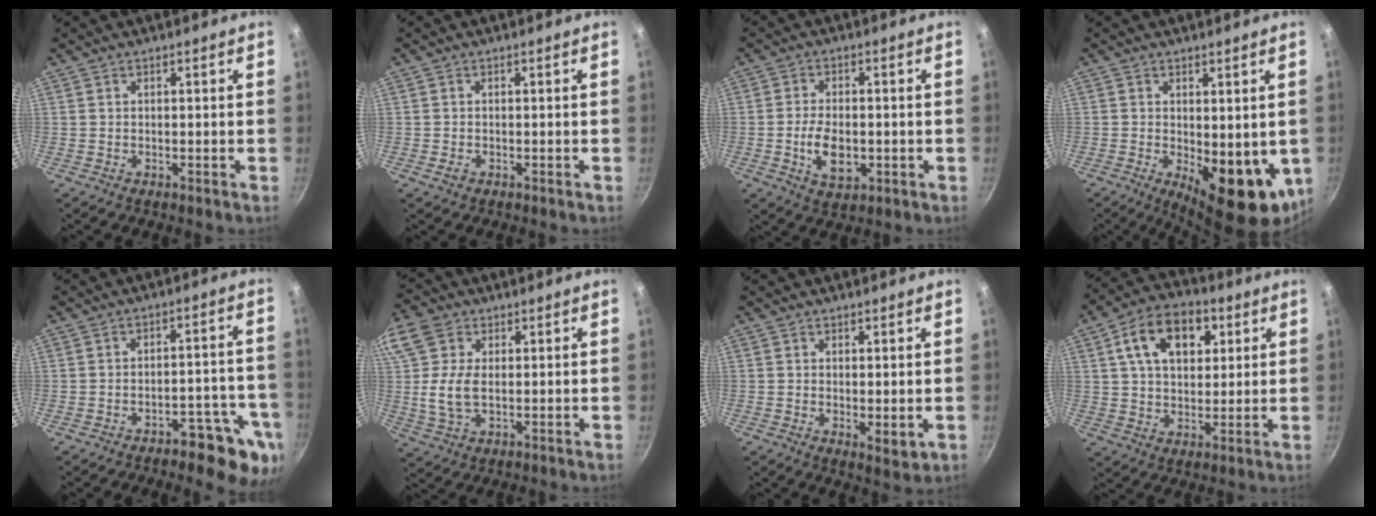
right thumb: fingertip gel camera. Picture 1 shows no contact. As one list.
[{"total": 1.2, "force": [-0.5, 0.9, 0.6], "torque": [-0.009, -0.001, -0.010]}, {"total": 7.9, "force": [-1.5, 4.7, 6.1], "torque": [-0.100, 0.005, -0.022]}, {"total": 13.1, "force": [-1.5, 6.0, 11.5], "torque": [-0.124, -0.018, -0.006]}, {"total": 11.0, "force": [-5.9, 4.6, 8.0], "torque": [-0.052, 0.047, -0.072]}, {"total": 11.4, "force": [1.7, 7.5, 8.4], "torque": [-0.172, -0.001, 0.022]}, {"total": 3.5, "force": [0.3, 1.6, 3.1], "torque": [-0.047, -0.015, 0.005]}, {"total": 14.3, "force": [5.1, 9.4, 9.6], "torque": [-0.129, 0.002, 0.074]}]